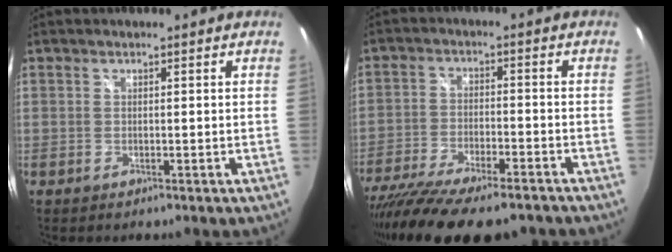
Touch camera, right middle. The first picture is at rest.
{"total": 19.7, "force": [-16.1, 4.7, 10.3], "torque": [-0.204, -0.048, -0.255]}